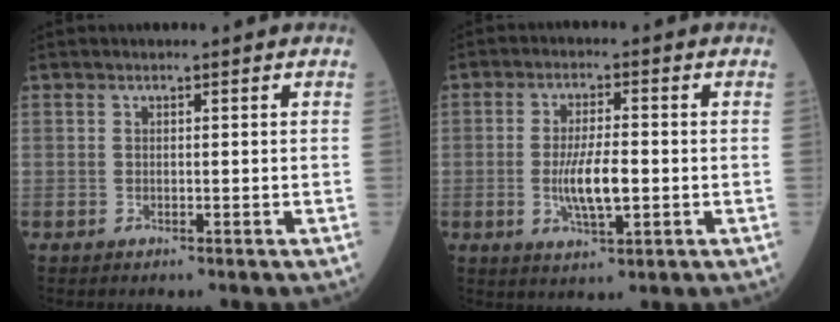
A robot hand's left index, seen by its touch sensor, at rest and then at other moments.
{"total": 6.7, "force": [-1.5, 1.6, 6.4], "torque": [-0.129, -0.011, -0.025]}